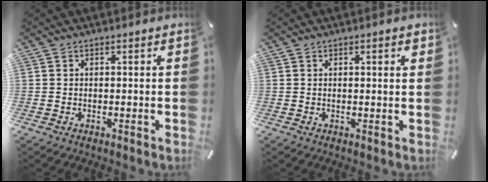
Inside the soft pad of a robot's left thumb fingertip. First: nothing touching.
{"total": 1.5, "force": [0.5, 0.2, 1.4], "torque": [-0.020, -0.001, 0.006]}